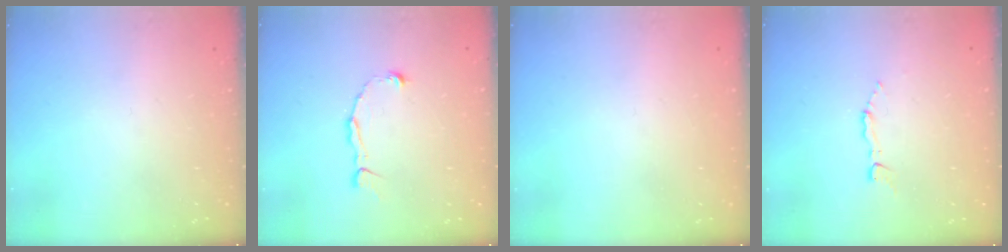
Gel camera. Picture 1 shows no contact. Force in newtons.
{"total": 4.3, "press": 4.3, "slide": 0.4}
{"total": 0.0}
{"total": 2.8, "press": 2.8, "slide": 0.4}